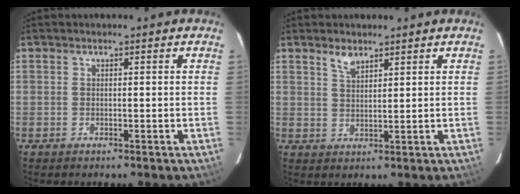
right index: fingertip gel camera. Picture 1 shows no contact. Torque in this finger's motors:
{"motor_torque": [0.14, 0.10, 0.03, 0.04]}